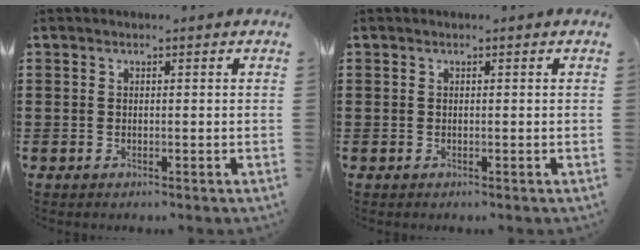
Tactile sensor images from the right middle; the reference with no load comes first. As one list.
[{"total": 0.0}]